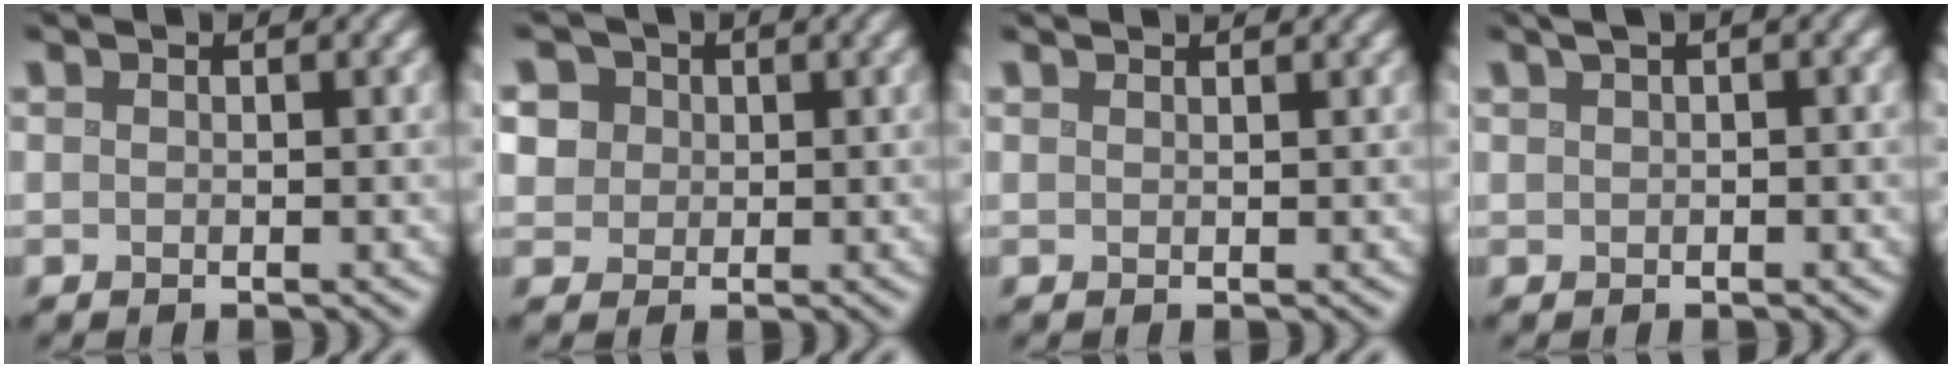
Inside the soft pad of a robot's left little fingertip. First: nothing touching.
{"total": 5.4, "force": [2.3, 4.3, 2.3], "torque": [-0.051, 0.022, 0.025]}
{"total": 1.3, "force": [1.2, 0.1, 0.3], "torque": [-0.010, -0.001, 0.013]}
{"total": 2.0, "force": [1.1, 0.6, 1.6], "torque": [-0.026, 0.008, 0.020]}